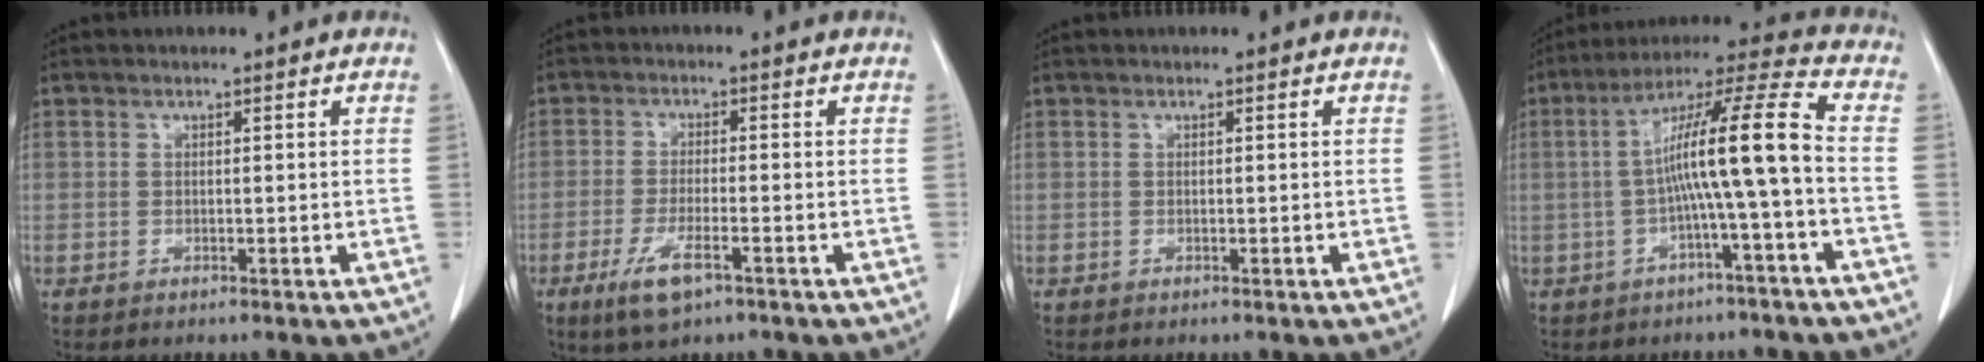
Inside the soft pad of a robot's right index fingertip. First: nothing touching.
{"total": 5.8, "force": [-3.2, 1.3, 4.7], "torque": [-0.097, -0.010, -0.055]}
{"total": 0.0}
{"total": 11.7, "force": [-1.3, -1.0, 11.6], "torque": [-0.195, 0.032, -0.029]}